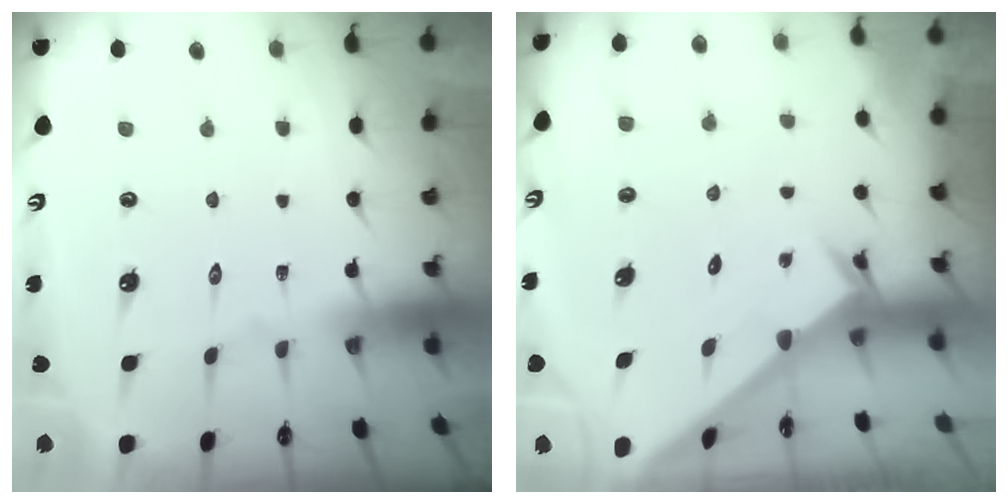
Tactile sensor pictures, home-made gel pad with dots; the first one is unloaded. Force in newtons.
{"total": 2.4, "press": 2.4, "slide": 0.2}